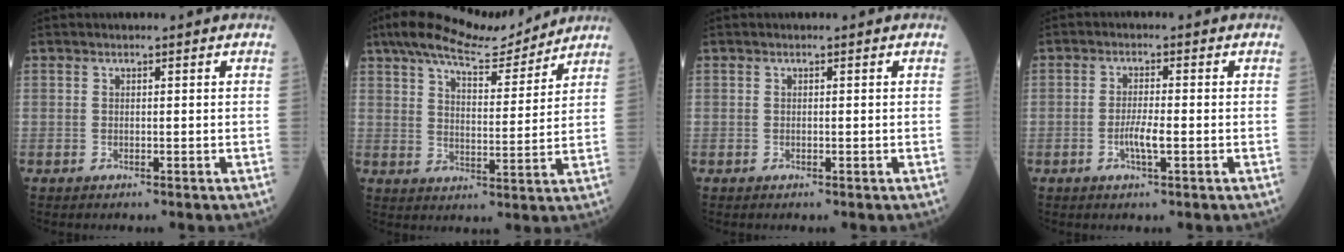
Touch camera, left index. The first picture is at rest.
{"total": 12.8, "force": [11.4, 2.2, 5.3], "torque": [-0.087, 0.010, 0.177]}
{"total": 0.0}
{"total": 3.1, "force": [-1.1, 0.3, 2.9], "torque": [-0.054, -0.003, -0.021]}